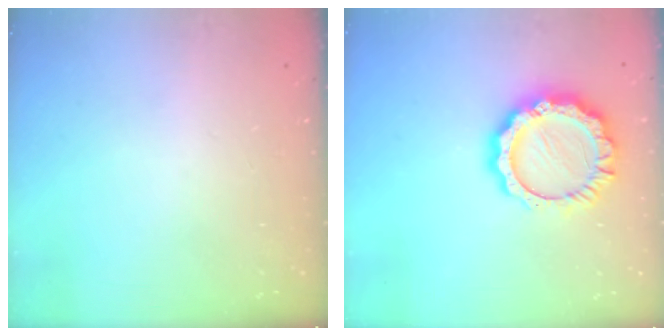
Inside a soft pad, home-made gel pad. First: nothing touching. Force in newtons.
{"total": 12.5, "press": 12.5, "slide": 1.1}